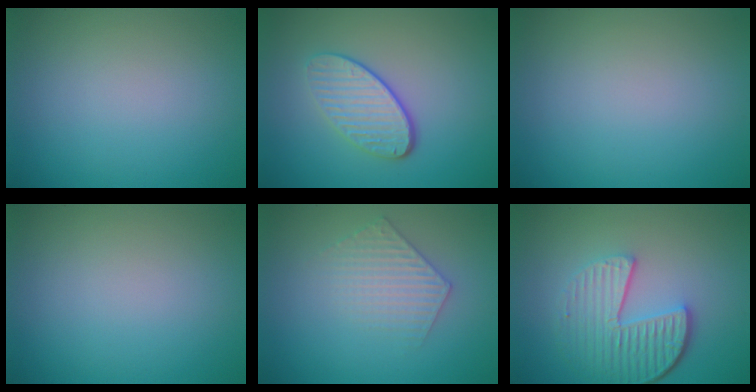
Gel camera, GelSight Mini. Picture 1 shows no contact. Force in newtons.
{"total": 3.8, "press": 3.0, "slide": 2.4}
{"total": 0.0}
{"total": 0.0}
{"total": 2.9, "press": 2.9, "slide": 0.5}
{"total": 5.7, "press": 4.2, "slide": 3.9}